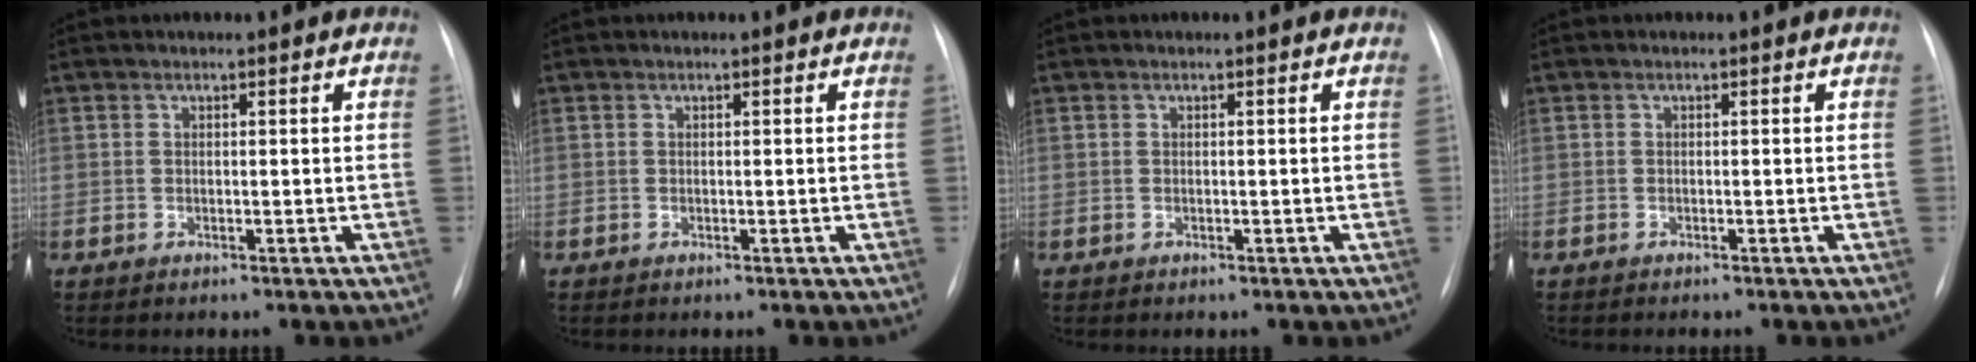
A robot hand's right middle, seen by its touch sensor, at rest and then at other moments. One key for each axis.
{"total": 0.0}
{"total": 0.0}
{"total": 1.0, "fx": -0.9, "fy": 0.2, "fz": 0.5, "tx": -0.009, "ty": -0.004, "tz": -0.011}